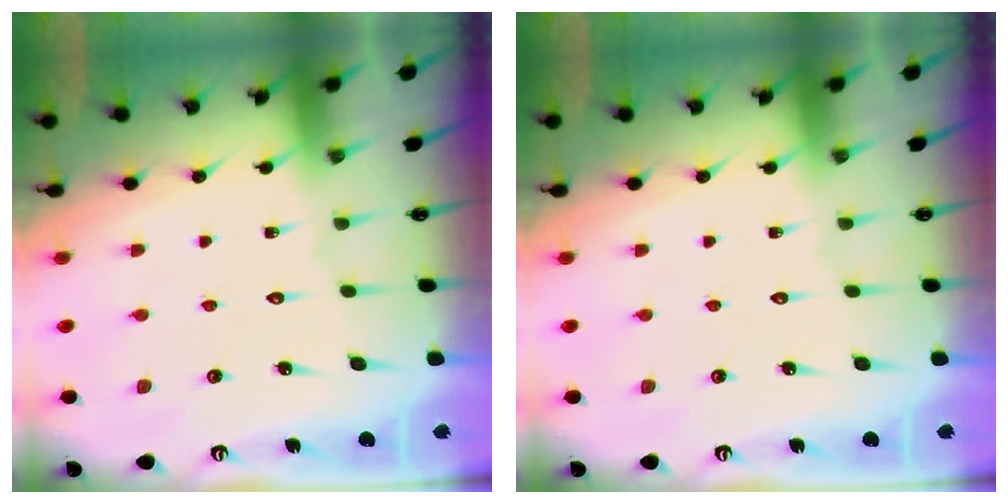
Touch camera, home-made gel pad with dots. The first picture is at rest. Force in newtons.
{"total": 0.0}